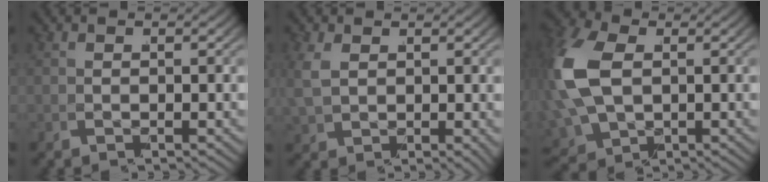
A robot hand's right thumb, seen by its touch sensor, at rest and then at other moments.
{"total": 2.7, "force": [1.5, 1.5, 1.8], "torque": [-0.041, -0.004, 0.042]}
{"total": 9.7, "force": [0.7, 7.3, 6.3], "torque": [-0.176, -0.046, 0.046]}